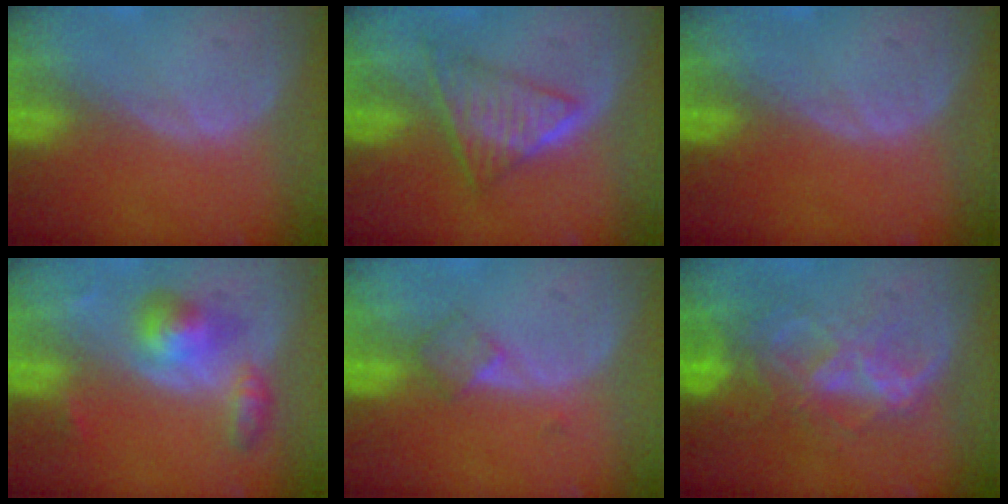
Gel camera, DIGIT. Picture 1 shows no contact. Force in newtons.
{"total": 6.1, "press": 5.7, "slide": 2.0}
{"total": 0.0}
{"total": 5.5, "press": 5.3, "slide": 1.5}
{"total": 2.7, "press": 2.4, "slide": 1.1}
{"total": 8.2, "press": 7.3, "slide": 3.7}